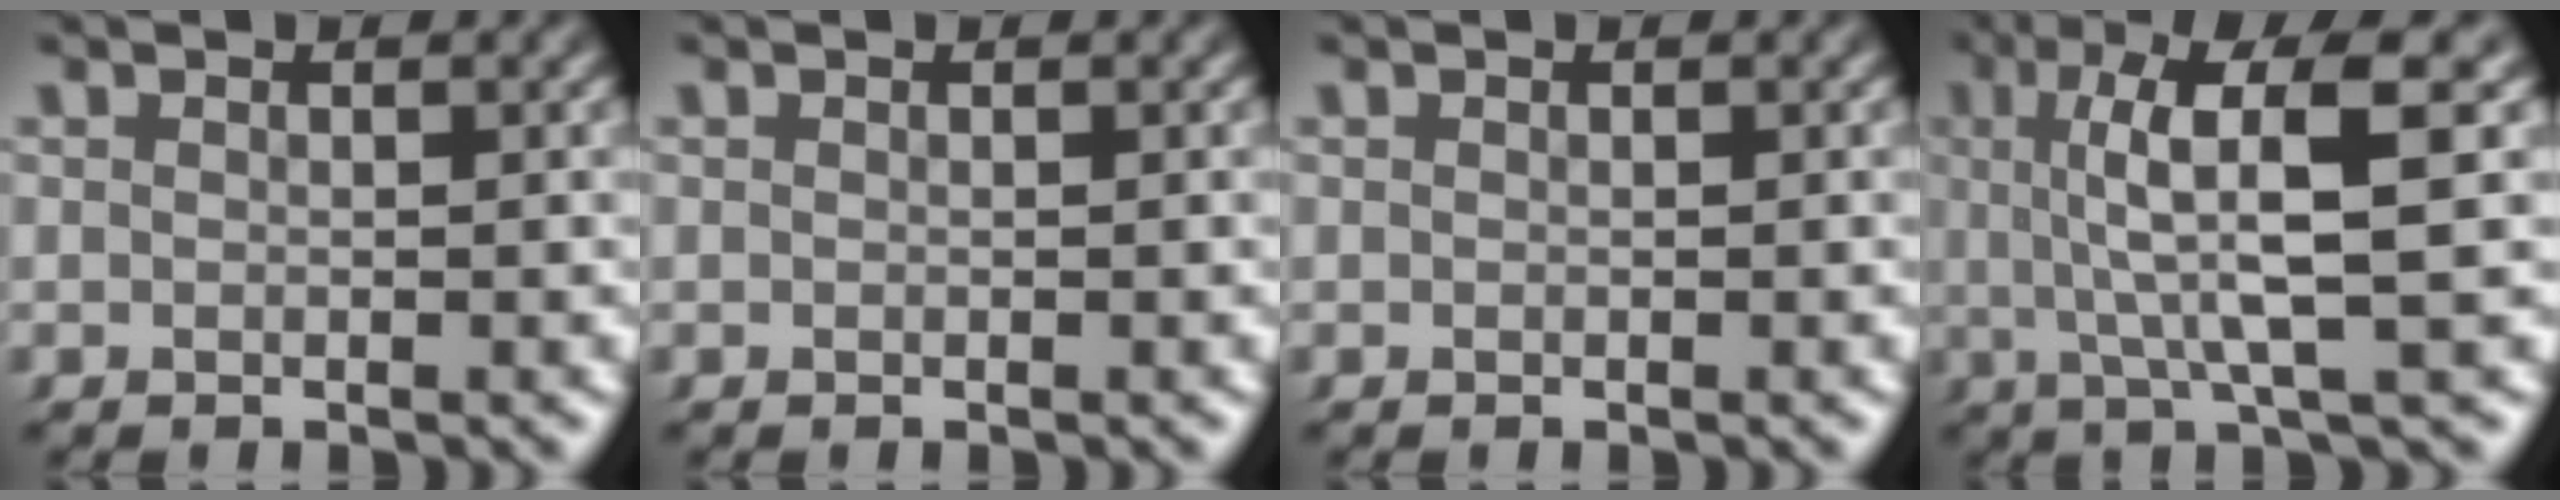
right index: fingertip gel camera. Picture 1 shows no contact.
{"total": 0.0}
{"total": 0.0}
{"total": 8.0, "force": [2.2, 1.5, 7.5], "torque": [-0.120, 0.009, 0.029]}